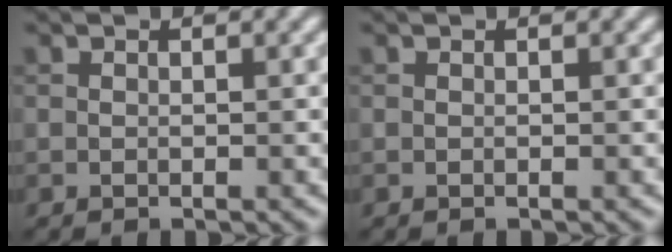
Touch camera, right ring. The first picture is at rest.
{"total": 0.0}